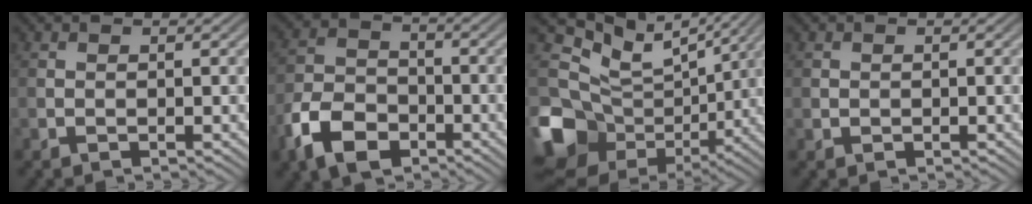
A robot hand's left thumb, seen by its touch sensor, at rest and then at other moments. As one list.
[{"total": 8.4, "force": [-4.7, 5.2, 4.6], "torque": [-0.107, -0.007, -0.105]}, {"total": 14.1, "force": [-0.6, 11.5, 8.1], "torque": [-0.195, -0.050, 0.031]}, {"total": 0.8, "force": [0.1, 0.8, 0.1], "torque": [-0.003, -0.005, 0.002]}]